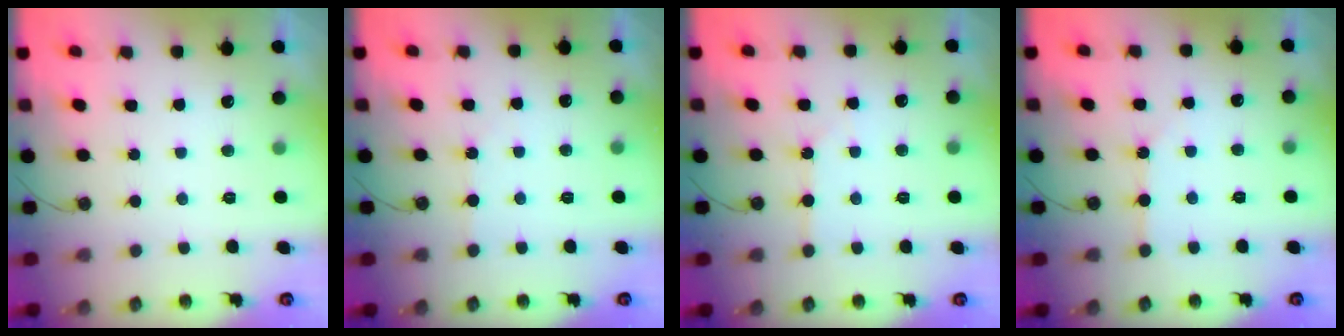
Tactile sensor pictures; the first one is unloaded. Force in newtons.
{"total": 2.4, "press": 2.4, "slide": 0.4}
{"total": 5.2, "press": 5.1, "slide": 0.8}
{"total": 2.4, "press": 2.4, "slide": 0.4}